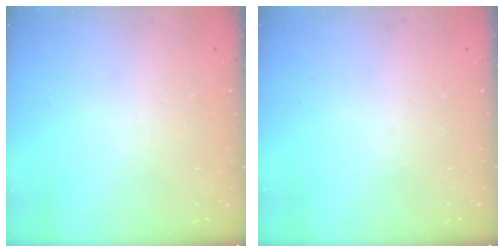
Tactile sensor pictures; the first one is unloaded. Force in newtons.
{"total": 0.0}